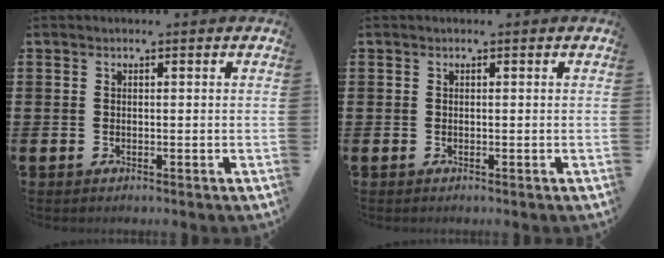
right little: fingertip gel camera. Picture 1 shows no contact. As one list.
[{"total": 0.0}]